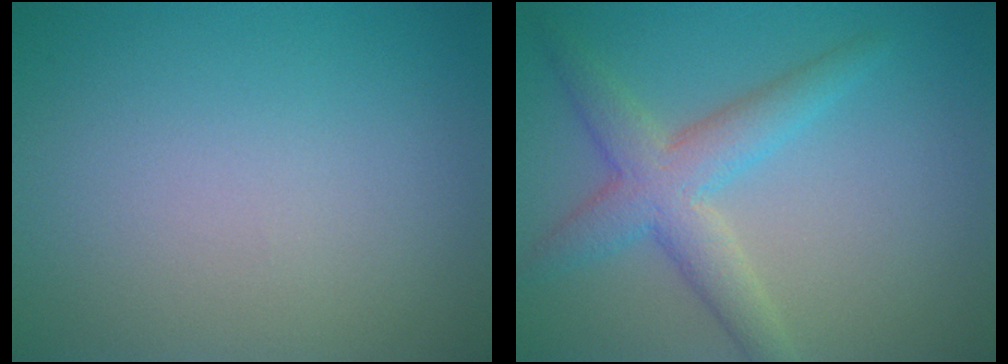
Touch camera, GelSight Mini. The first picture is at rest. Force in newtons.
{"total": 4.4, "press": 4.4, "slide": 0.1}